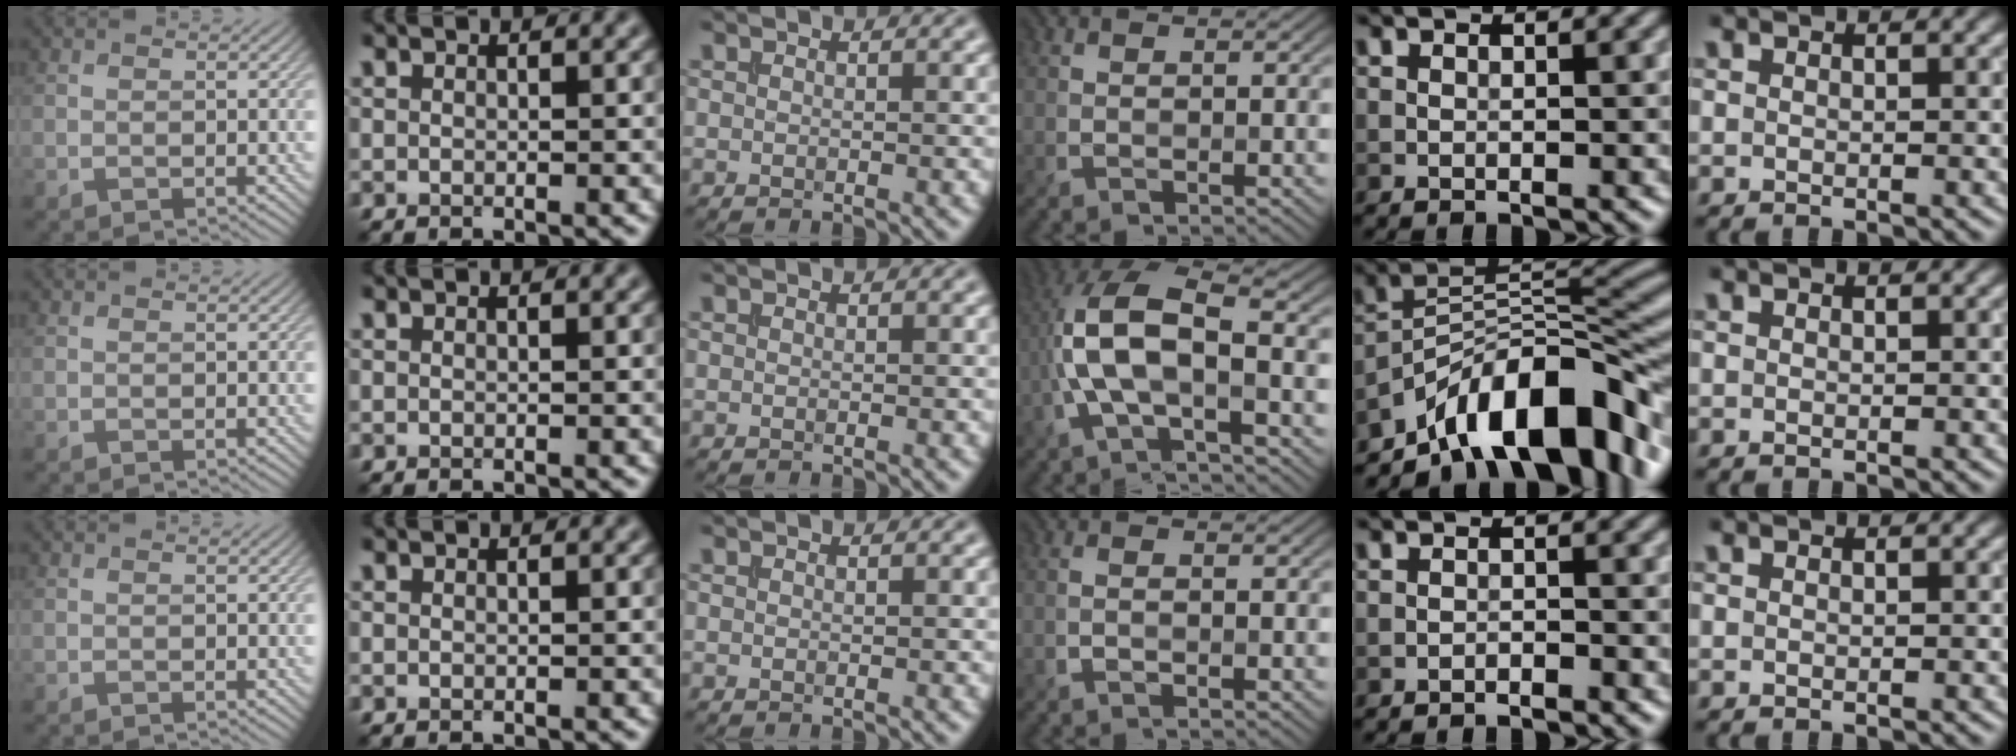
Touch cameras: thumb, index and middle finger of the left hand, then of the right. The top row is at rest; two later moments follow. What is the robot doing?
{"motion": "insert", "object": "file holder"}